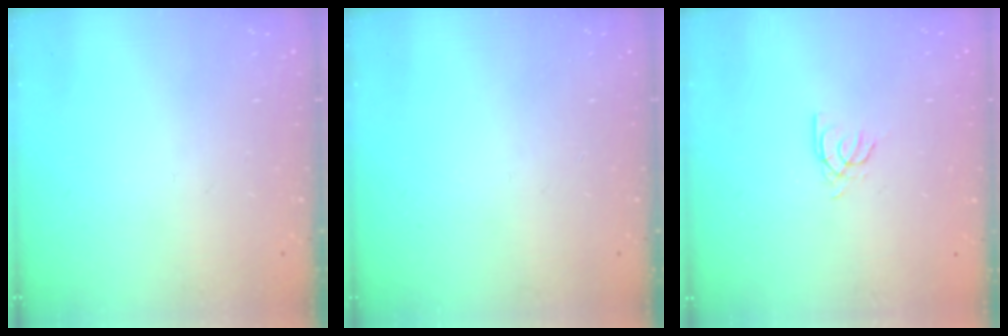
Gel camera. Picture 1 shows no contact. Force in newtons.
{"total": 0.0}
{"total": 2.7, "press": 2.7, "slide": 0.2}